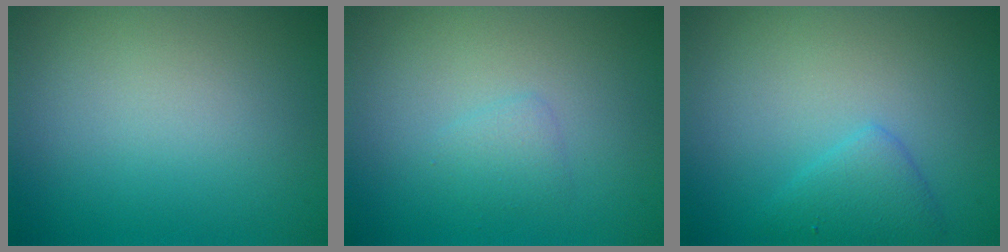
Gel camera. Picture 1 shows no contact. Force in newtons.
{"total": 1.1, "press": 1.1, "slide": 0.0}
{"total": 2.2, "press": 2.2, "slide": 0.1}